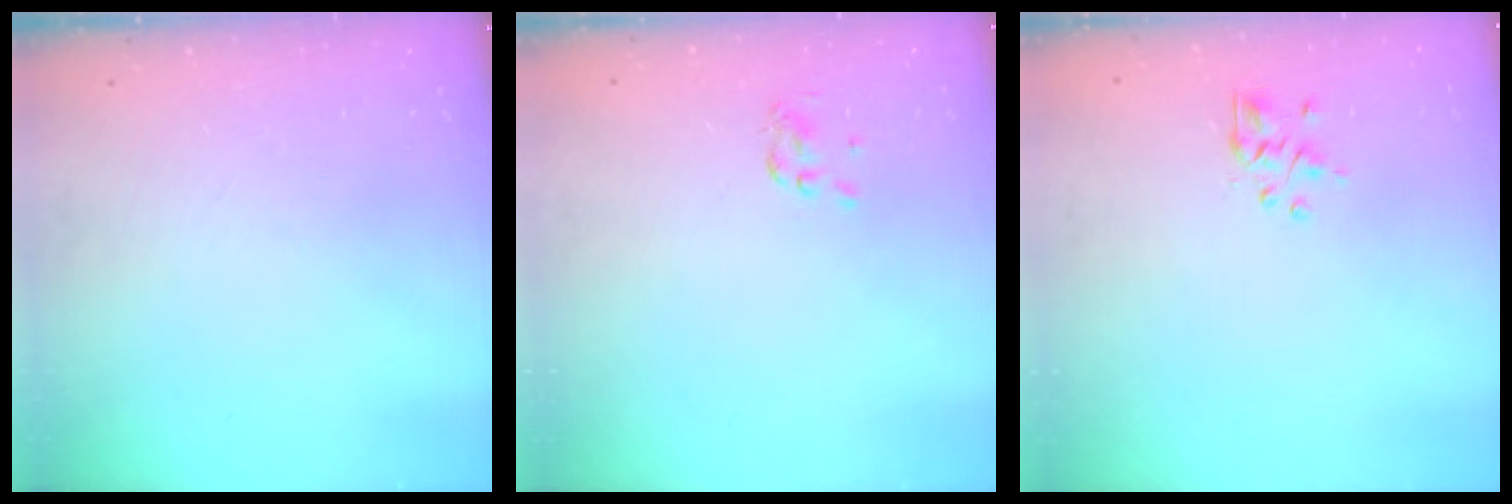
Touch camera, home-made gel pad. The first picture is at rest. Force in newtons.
{"total": 1.8, "press": 1.7, "slide": 0.7}
{"total": 2.2, "press": 2.0, "slide": 1.0}